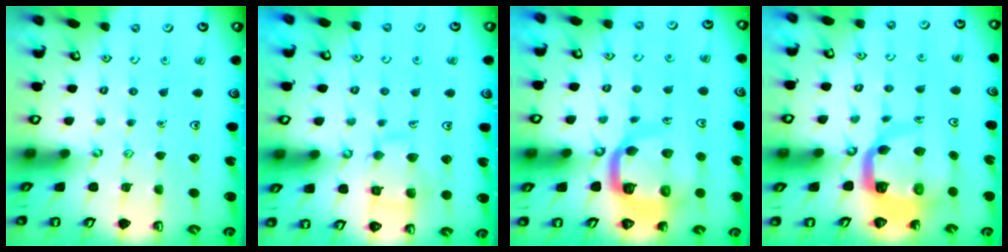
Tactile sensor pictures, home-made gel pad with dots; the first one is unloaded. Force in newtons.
{"total": 9.9, "press": 9.9, "slide": 0.9}
{"total": 11.9, "press": 11.8, "slide": 1.3}
{"total": 8.8, "press": 8.7, "slide": 1.1}